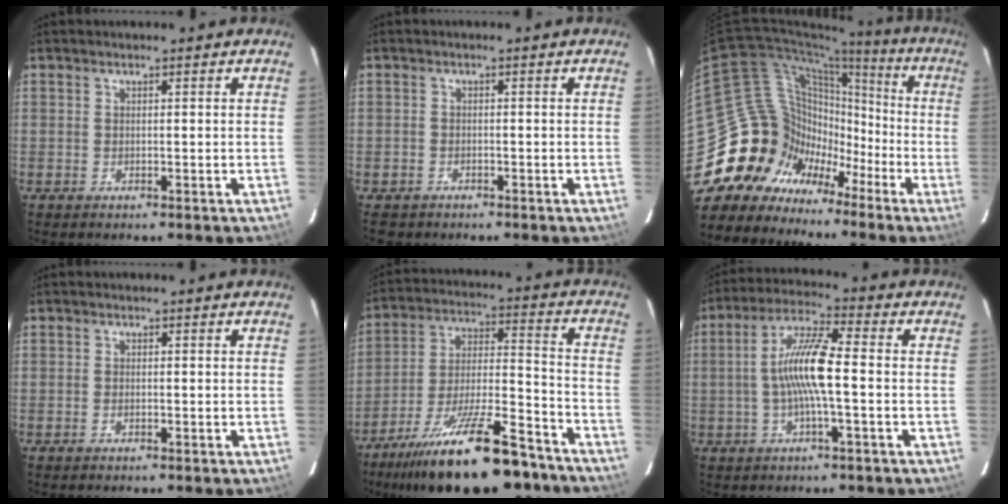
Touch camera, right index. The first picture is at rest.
{"total": 3.0, "force": [-2.1, 2.1, 0.6], "torque": [-0.027, -0.001, -0.034]}
{"total": 18.4, "force": [-9.8, 14.9, 4.4], "torque": [-0.095, 0.056, -0.166]}
{"total": 0.6, "force": [-0.3, 0.3, 0.3], "torque": [-0.007, -0.001, -0.005]}
{"total": 24.7, "force": [-18.5, 6.8, 14.9], "torque": [-0.267, -0.022, -0.282]}
{"total": 9.8, "force": [-1.2, 1.1, 9.7], "torque": [-0.193, 0.012, -0.025]}